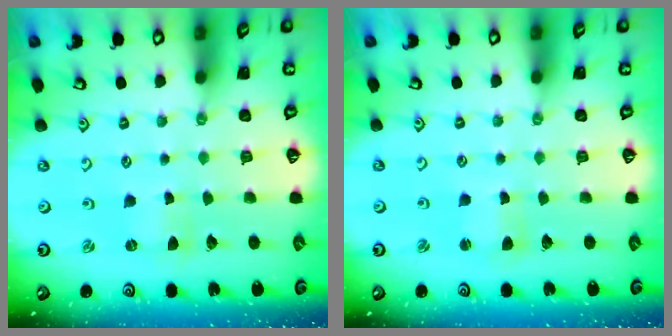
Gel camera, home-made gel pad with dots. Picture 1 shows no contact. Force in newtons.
{"total": 2.5, "press": 2.5, "slide": 0.3}